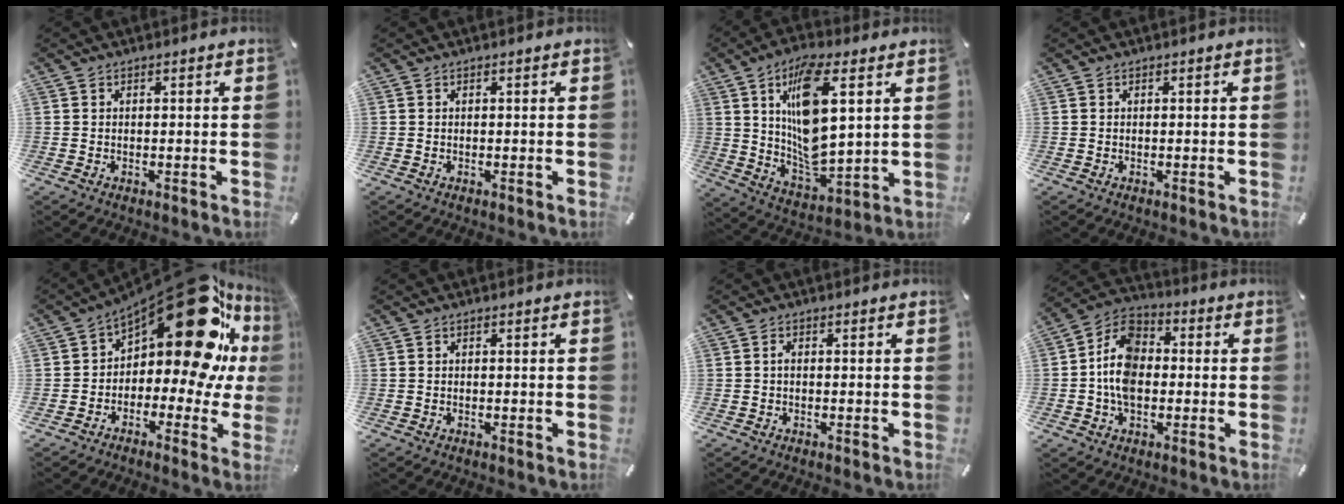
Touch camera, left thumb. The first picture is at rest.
{"total": 0.0}
{"total": 15.7, "force": [6.2, 6.5, 12.9], "torque": [-0.257, -0.029, 0.101]}
{"total": 0.0}
{"total": 26.0, "force": [10.0, 12.3, 20.6], "torque": [-0.270, -0.085, 0.169]}
{"total": 0.0}
{"total": 0.9, "force": [-0.1, 0.4, 0.8], "torque": [-0.016, 0.001, -0.004]}
{"total": 10.7, "force": [-1.3, 7.9, 7.1], "torque": [-0.156, 0.023, -0.024]}